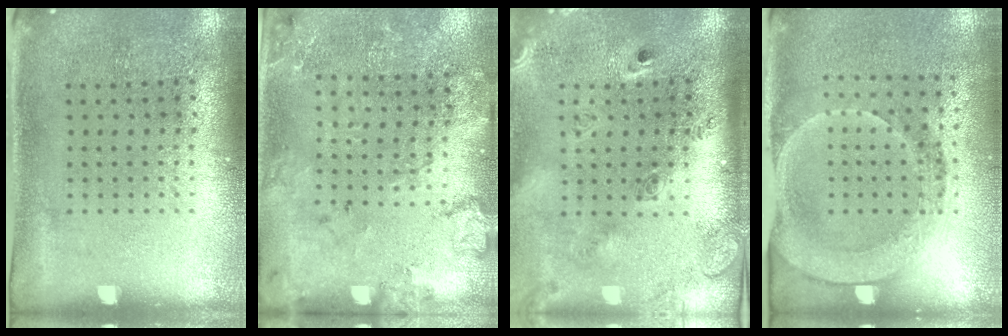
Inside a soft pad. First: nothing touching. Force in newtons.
{"total": 1.8, "press": 1.7, "slide": 0.6}
{"total": 2.6, "press": 1.9, "slide": 1.8}
{"total": 1.7, "press": 1.5, "slide": 0.8}